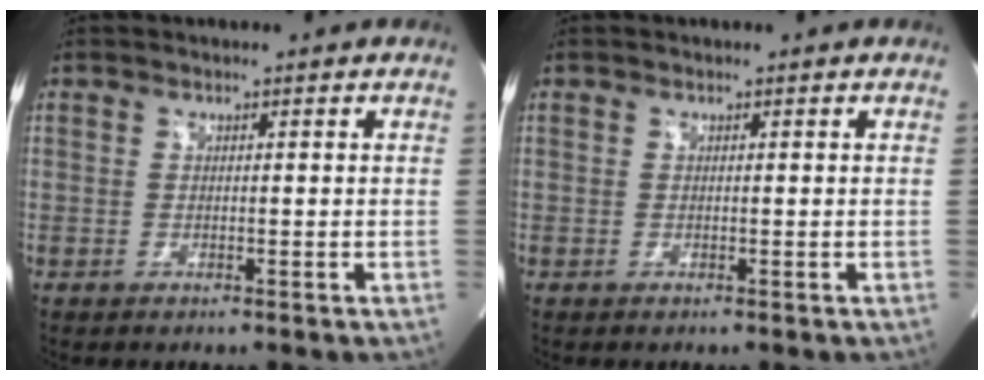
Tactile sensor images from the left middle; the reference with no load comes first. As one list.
[{"total": 0.0}]